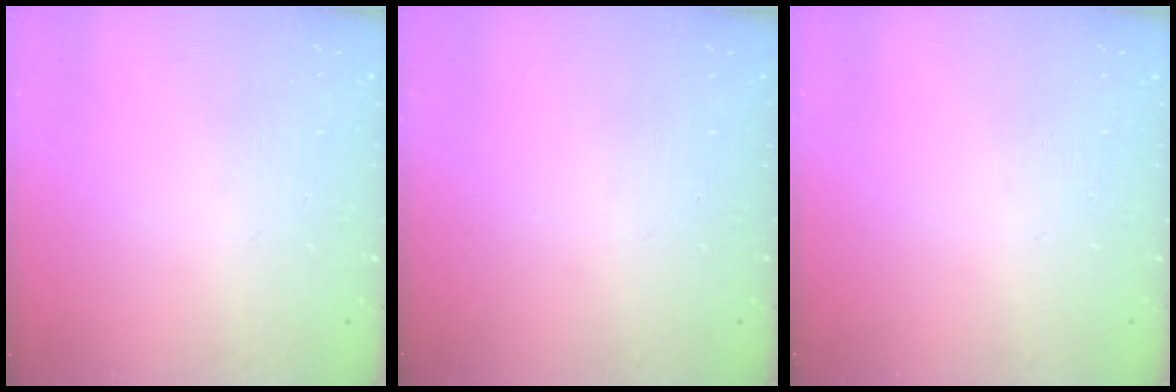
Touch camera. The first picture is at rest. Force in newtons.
{"total": 0.0}
{"total": 0.0}